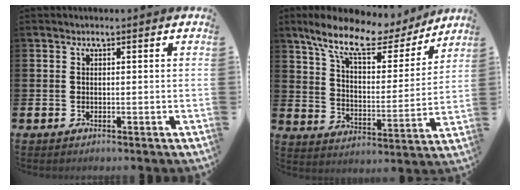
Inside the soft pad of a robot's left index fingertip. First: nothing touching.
{"total": 12.3, "force": [10.1, 3.9, 5.7], "torque": [-0.142, -0.055, 0.174]}